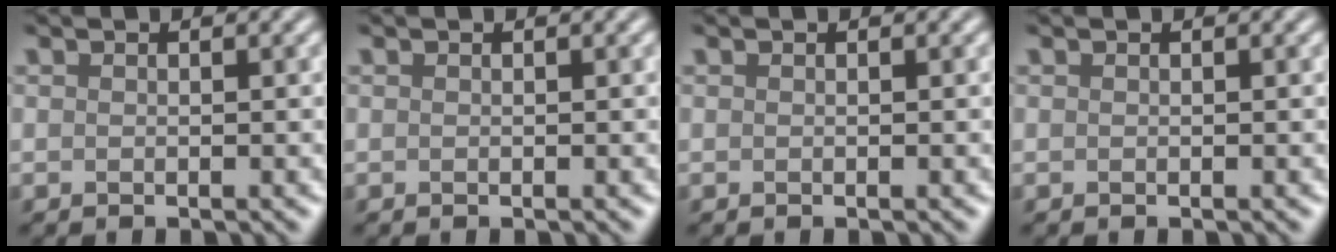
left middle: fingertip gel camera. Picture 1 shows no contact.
{"total": 0.0}
{"total": 0.0}
{"total": 0.0}